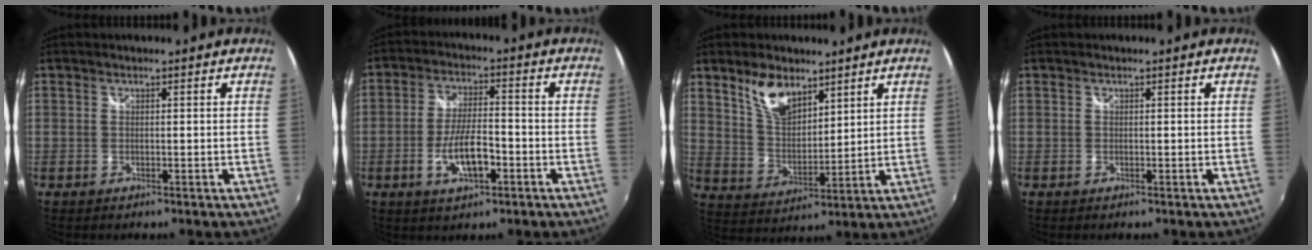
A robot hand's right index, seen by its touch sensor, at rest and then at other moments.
{"total": 8.4, "force": [-3.2, 2.9, 7.2], "torque": [-0.141, -0.003, -0.053]}
{"total": 9.4, "force": [6.3, 4.4, 5.4], "torque": [-0.097, 0.009, 0.124]}
{"total": 0.0}